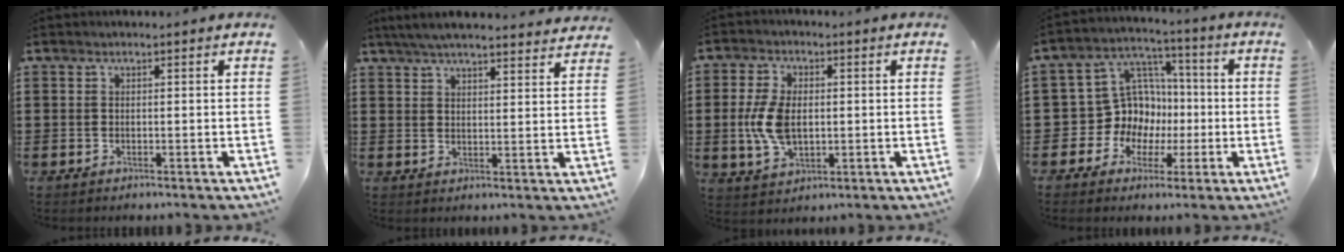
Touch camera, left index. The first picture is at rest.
{"total": 5.1, "force": [4.8, 0.1, 1.7], "torque": [-0.048, -0.017, 0.085]}
{"total": 7.6, "force": [0.0, 4.6, 6.0], "torque": [-0.150, 0.003, -0.008]}
{"total": 10.0, "force": [-0.4, 9.6, 2.8], "torque": [-0.100, 0.002, 0.001]}